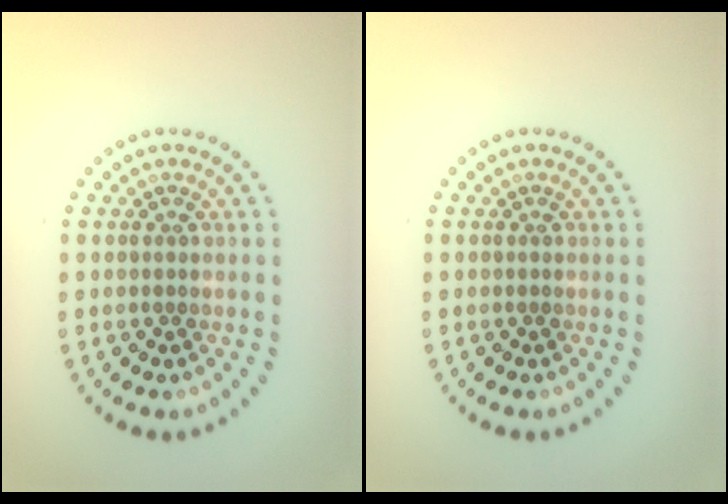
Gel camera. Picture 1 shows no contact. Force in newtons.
{"total": 0.0}